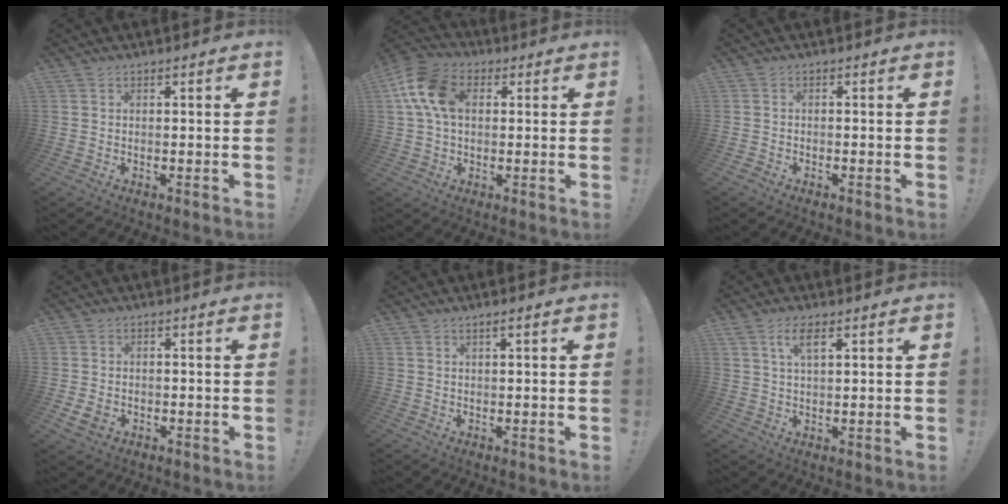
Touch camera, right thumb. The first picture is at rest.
{"total": 13.2, "force": [2.8, 9.0, 9.2], "torque": [-0.177, 0.010, 0.057]}
{"total": 1.1, "force": [-0.9, 0.5, 0.3], "torque": [-0.004, 0.004, -0.017]}
{"total": 4.4, "force": [-1.4, 3.1, 2.7], "torque": [-0.045, 0.006, -0.024]}
{"total": 1.5, "force": [0.6, -0.1, 1.3], "torque": [-0.024, 0.000, 0.008]}
{"total": 4.9, "force": [2.3, 1.7, 4.0], "torque": [-0.075, 0.000, 0.039]}